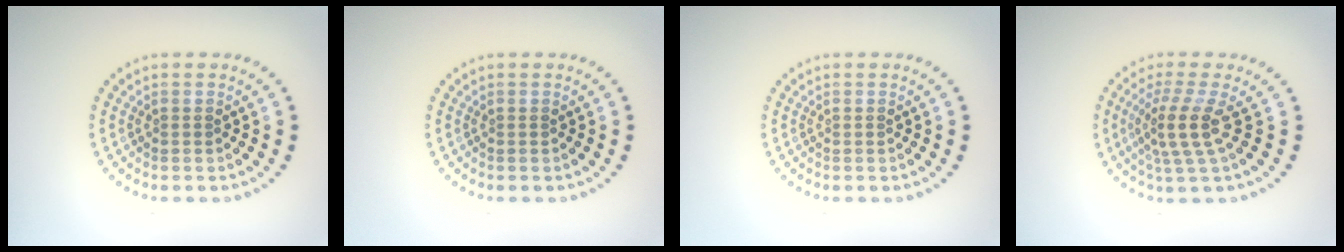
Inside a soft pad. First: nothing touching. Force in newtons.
{"total": 0.0}
{"total": 0.0}
{"total": 3.5, "press": 2.5, "slide": 2.5}